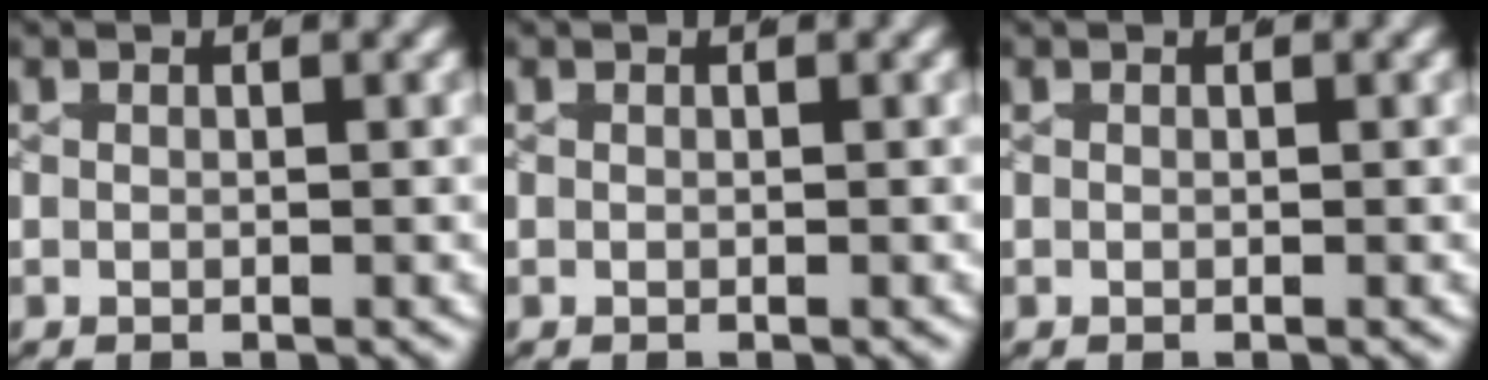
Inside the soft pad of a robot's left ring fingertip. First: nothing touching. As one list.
[{"total": 0.0}, {"total": 0.0}]